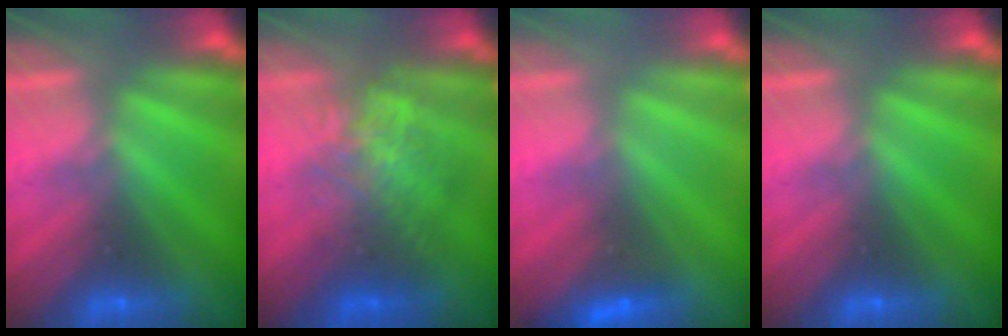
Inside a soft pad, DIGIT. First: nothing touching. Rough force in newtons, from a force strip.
{"total": 2.2}
{"total": 2.3}
{"total": 0.0}